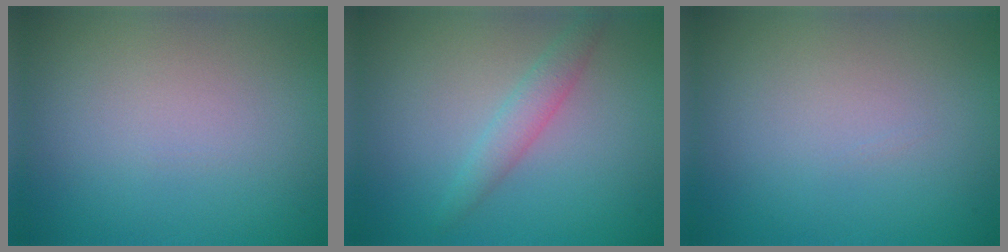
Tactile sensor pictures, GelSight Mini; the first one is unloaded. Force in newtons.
{"total": 2.0, "press": 2.0, "slide": 0.0}
{"total": 0.0}